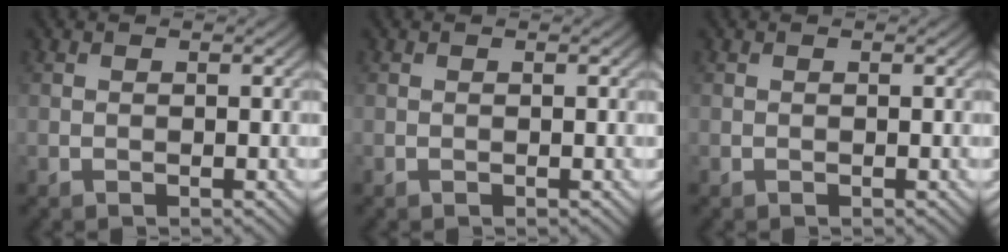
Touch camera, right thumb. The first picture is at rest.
{"total": 0.0}
{"total": 0.0}